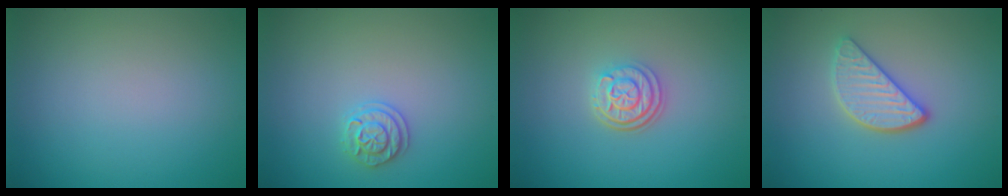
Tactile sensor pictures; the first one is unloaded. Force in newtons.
{"total": 1.8, "press": 1.8, "slide": 0.5}
{"total": 3.1, "press": 2.5, "slide": 1.8}
{"total": 3.2, "press": 2.8, "slide": 1.5}